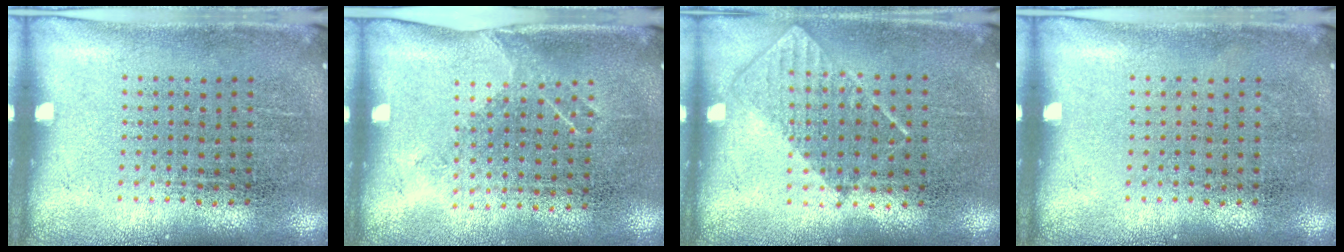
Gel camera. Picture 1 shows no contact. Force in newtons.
{"total": 1.2, "press": 1.0, "slide": 0.7}
{"total": 0.8, "press": 0.8, "slide": 0.4}
{"total": 0.0}